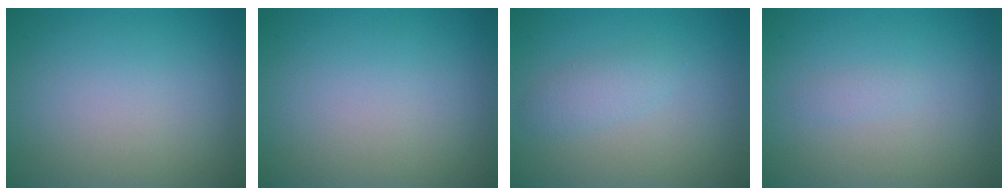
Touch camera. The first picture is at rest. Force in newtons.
{"total": 0.0}
{"total": 1.7, "press": 1.7, "slide": 0.0}
{"total": 0.6, "press": 0.6, "slide": 0.0}